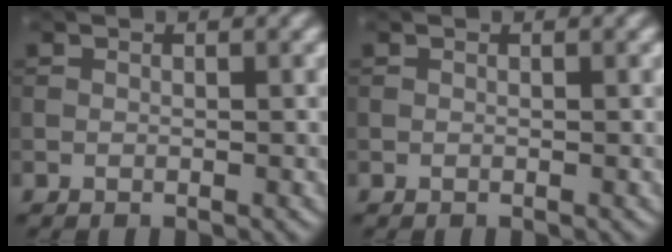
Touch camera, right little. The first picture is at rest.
{"total": 0.0}